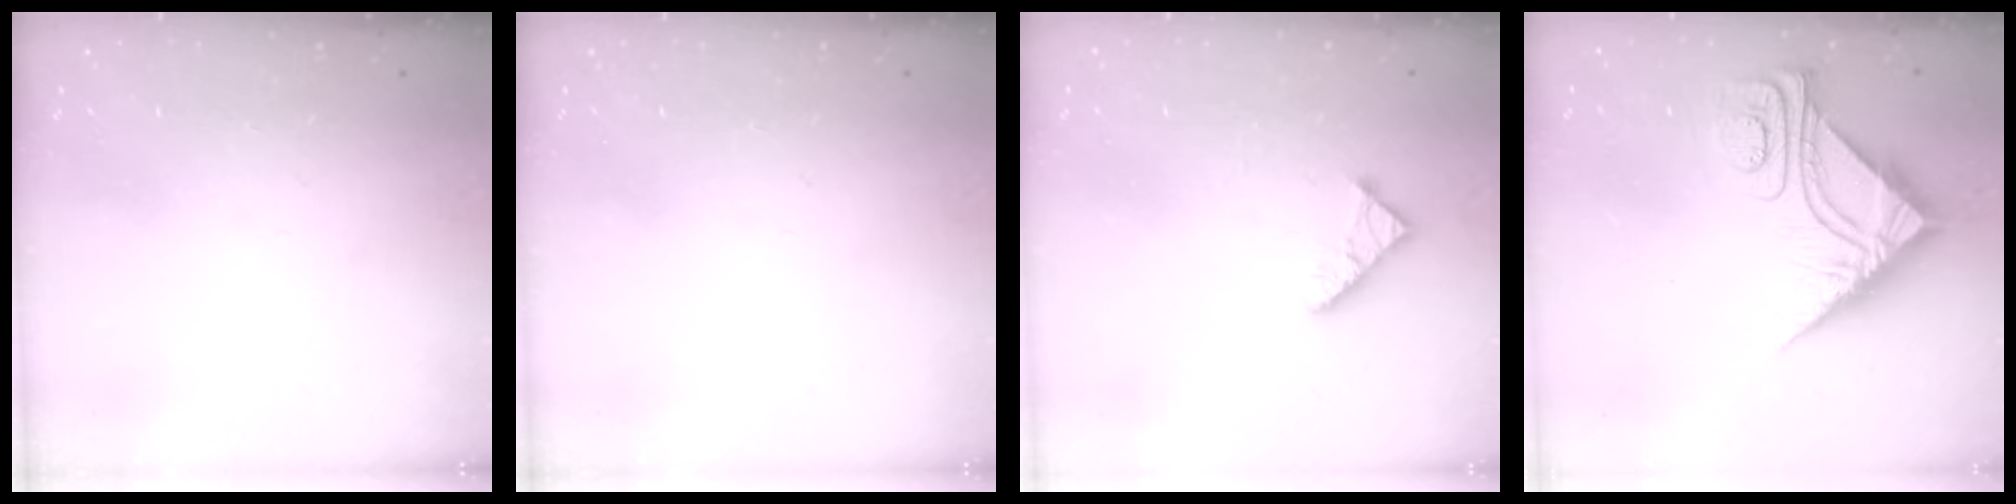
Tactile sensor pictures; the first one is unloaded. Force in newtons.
{"total": 0.0}
{"total": 4.4, "press": 4.4, "slide": 0.6}
{"total": 10.0, "press": 9.9, "slide": 0.9}